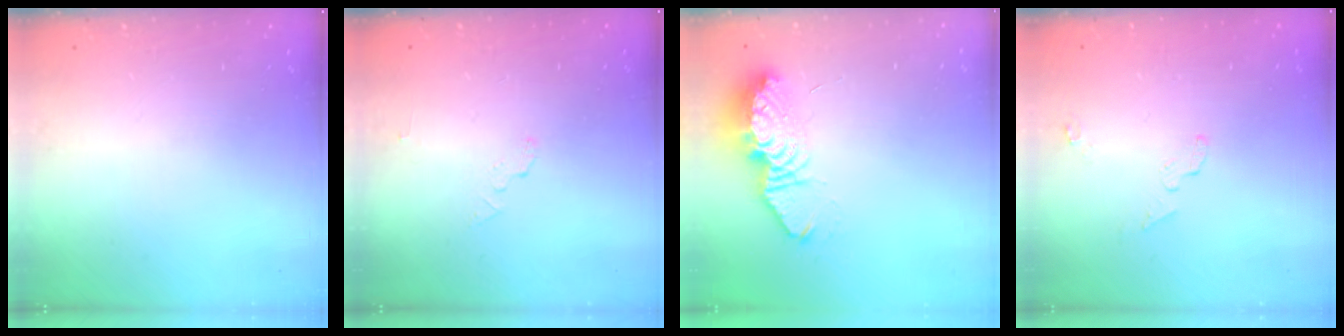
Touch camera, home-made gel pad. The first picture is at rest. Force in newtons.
{"total": 2.9, "press": 2.9, "slide": 0.3}
{"total": 12.2, "press": 12.1, "slide": 0.9}
{"total": 4.0, "press": 3.8, "slide": 1.3}